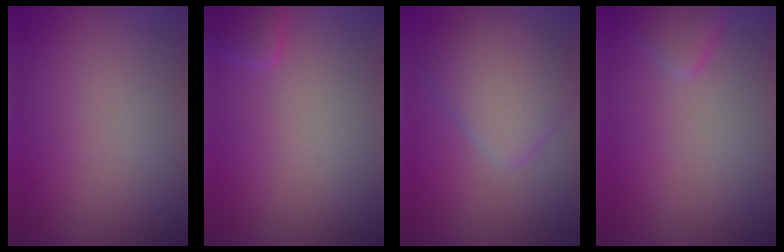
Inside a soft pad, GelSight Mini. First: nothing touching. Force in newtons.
{"total": 1.6, "press": 1.6, "slide": 0.1}
{"total": 5.9, "press": 5.9, "slide": 0.4}
{"total": 1.6, "press": 1.6, "slide": 0.1}